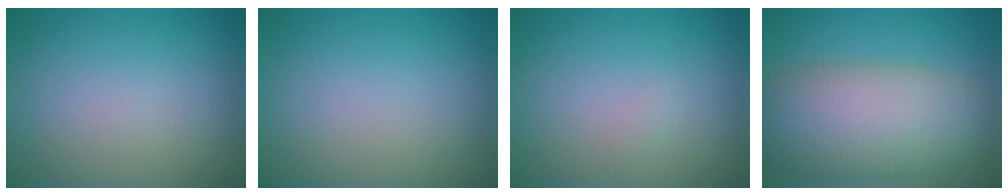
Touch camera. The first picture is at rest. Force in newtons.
{"total": 0.0}
{"total": 0.5, "press": 0.5, "slide": 0.0}
{"total": 10.7, "press": 10.6, "slide": 0.4}